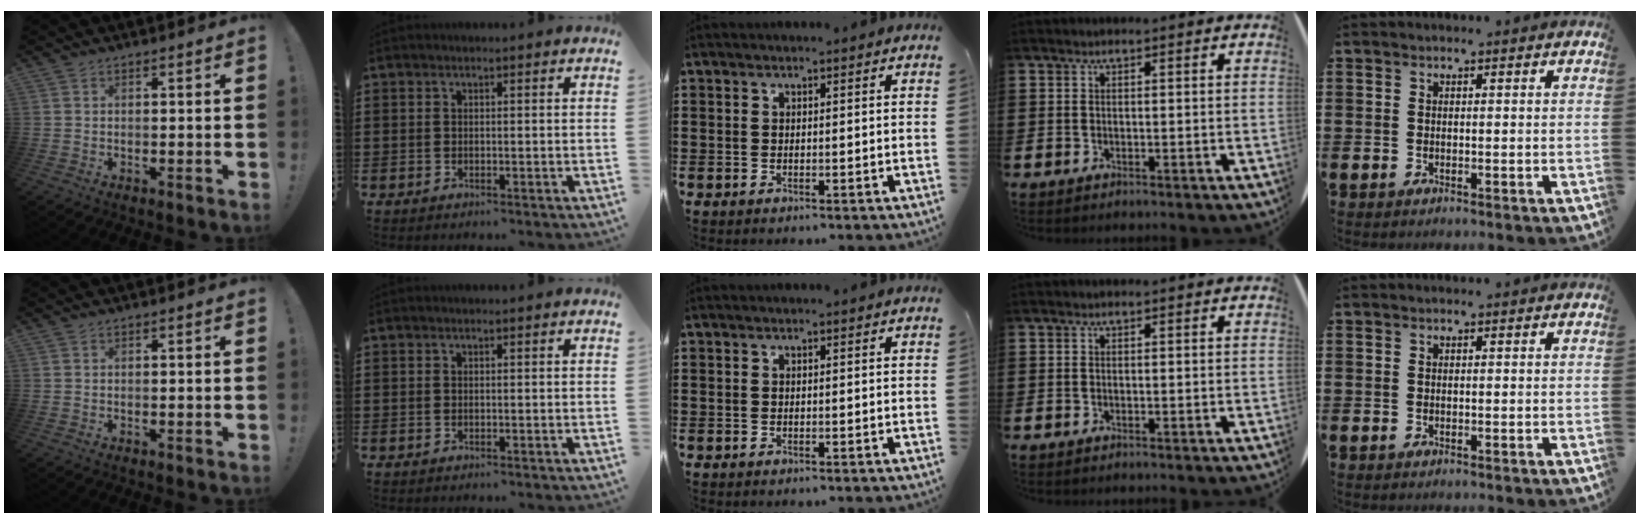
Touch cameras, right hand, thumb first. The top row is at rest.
{}